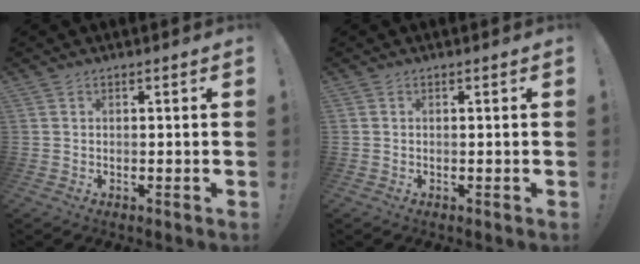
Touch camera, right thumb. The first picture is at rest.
{"total": 0.0}